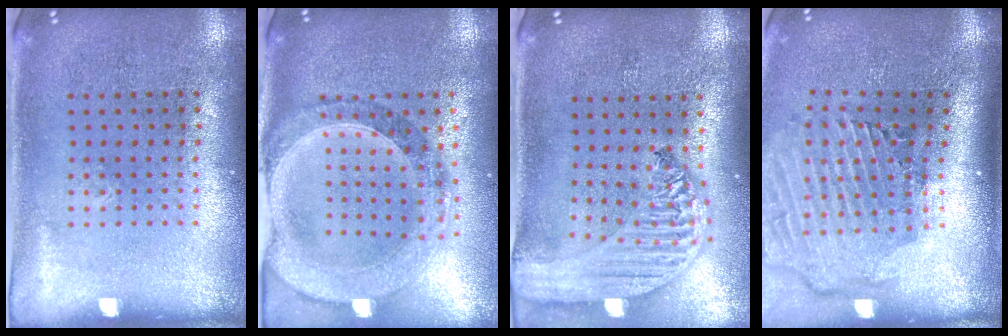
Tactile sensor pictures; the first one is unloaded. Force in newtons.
{"total": 1.4, "press": 1.4, "slide": 0.3}
{"total": 3.0, "press": 2.4, "slide": 1.9}
{"total": 2.9, "press": 2.1, "slide": 2.0}